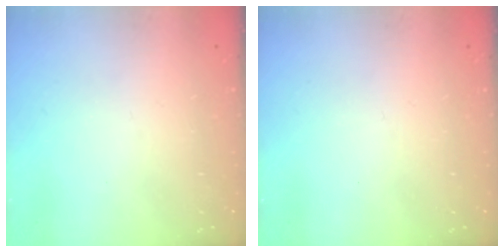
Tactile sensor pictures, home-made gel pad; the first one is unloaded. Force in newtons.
{"total": 0.0}